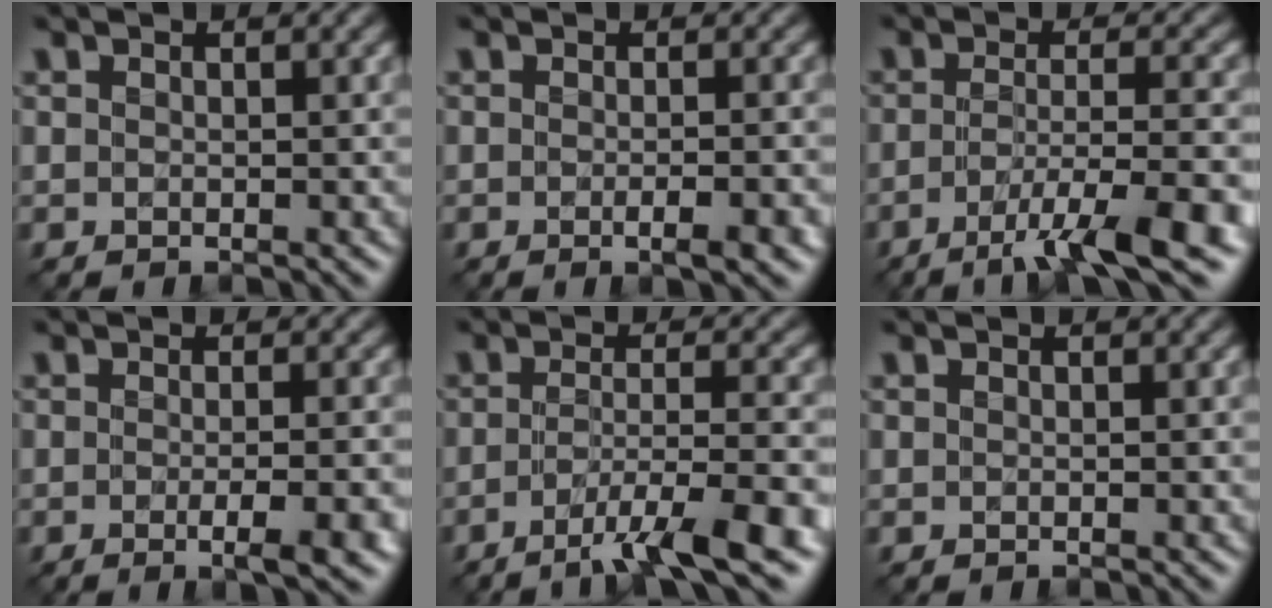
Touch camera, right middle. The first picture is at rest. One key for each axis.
{"total": 3.1, "fx": -1.0, "fy": 0.8, "fz": 2.8, "tx": -0.034, "ty": -0.003, "tz": -0.013}
{"total": 8.0, "fx": -4.1, "fy": 1.5, "fz": 6.7, "tx": -0.098, "ty": 0.000, "tz": -0.069}
{"total": 4.9, "fx": -1.4, "fy": 1.4, "fz": 4.5, "tx": -0.055, "ty": -0.006, "tz": -0.015}
{"total": 7.2, "fx": -3.9, "fy": 1.2, "fz": 5.9, "tx": -0.087, "ty": 0.001, "tz": -0.067}
{"total": 0.0}